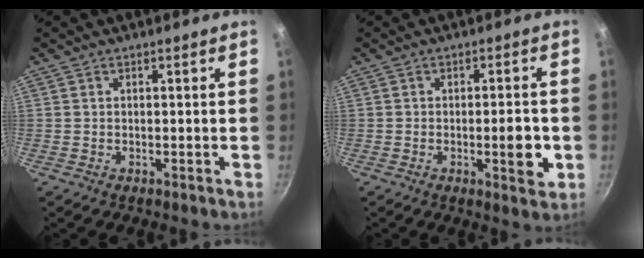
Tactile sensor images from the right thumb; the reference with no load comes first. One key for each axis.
{"total": 6.3, "fx": -1.4, "fy": 2.0, "fz": 5.9, "tx": -0.072, "ty": 0.005, "tz": -0.018}